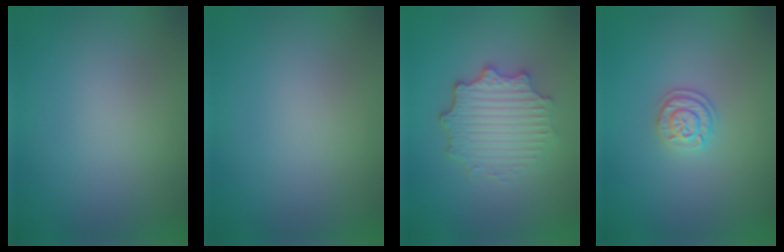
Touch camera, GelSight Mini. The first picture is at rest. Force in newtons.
{"total": 0.0}
{"total": 4.9, "press": 3.7, "slide": 3.1}
{"total": 2.0, "press": 1.9, "slide": 0.8}